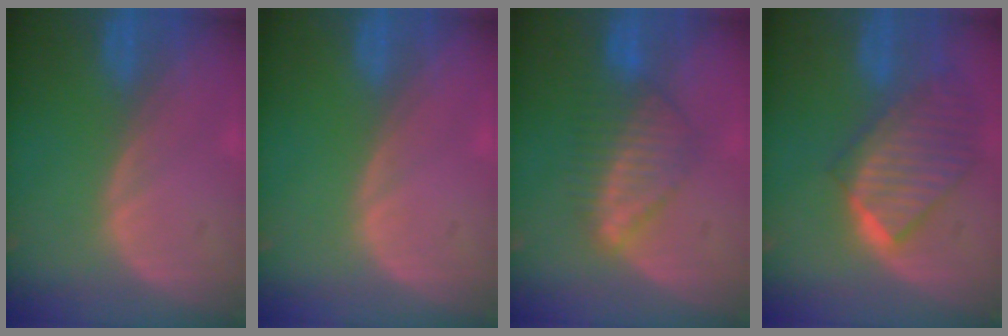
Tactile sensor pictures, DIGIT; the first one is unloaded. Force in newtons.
{"total": 0.0}
{"total": 6.4, "press": 6.4, "slide": 0.1}
{"total": 9.8, "press": 8.6, "slide": 4.8}